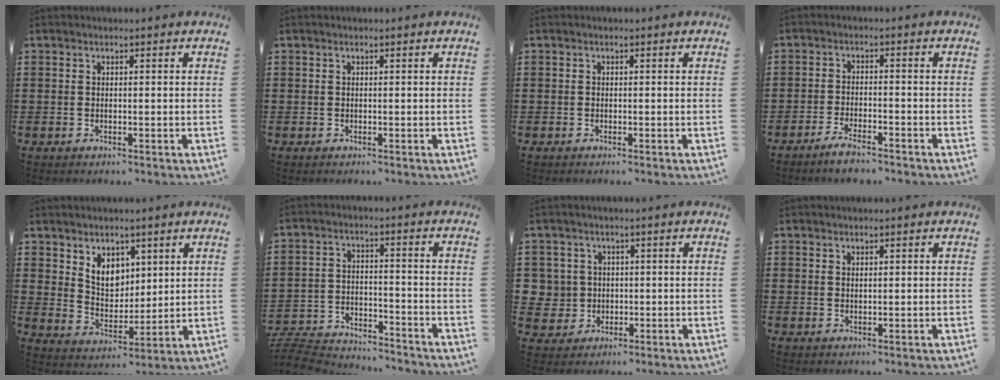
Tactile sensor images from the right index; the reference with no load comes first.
{"total": 0.0}
{"total": 0.5, "force": [-0.5, 0.1, 0.1], "torque": [-0.002, -0.001, -0.010]}
{"total": 3.3, "force": [-3.1, 0.2, 1.2], "torque": [-0.029, 0.001, -0.064]}
{"total": 6.1, "force": [3.4, 4.3, 2.7], "torque": [-0.063, 0.002, 0.063]}
{"total": 6.6, "force": [-6.5, 0.6, 1.0], "torque": [-0.038, 0.002, -0.134]}
{"total": 3.9, "force": [-0.1, 3.8, 0.5], "torque": [-0.037, 0.008, -0.006]}
{"total": 0.6, "force": [0.4, 0.4, 0.3], "torque": [-0.007, 0.002, 0.008]}